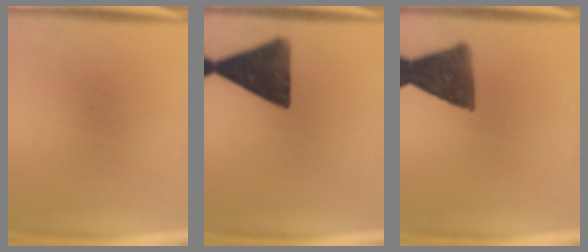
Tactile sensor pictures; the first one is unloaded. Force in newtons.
{"total": 13.0}
{"total": 11.1}